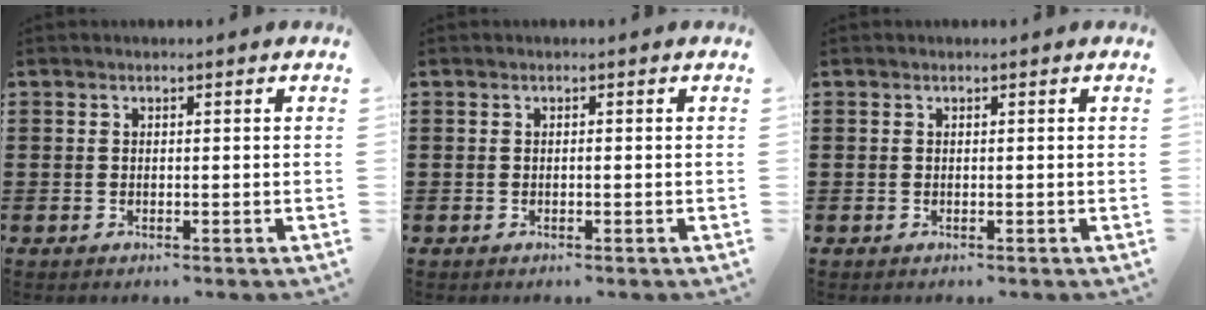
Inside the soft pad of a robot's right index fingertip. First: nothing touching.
{"total": 0.0}
{"total": 0.0}